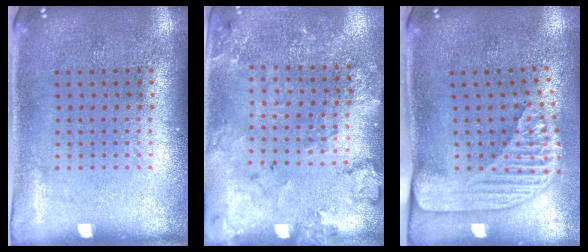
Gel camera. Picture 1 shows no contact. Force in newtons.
{"total": 1.8, "press": 1.8, "slide": 0.3}
{"total": 2.3, "press": 1.8, "slide": 1.5}